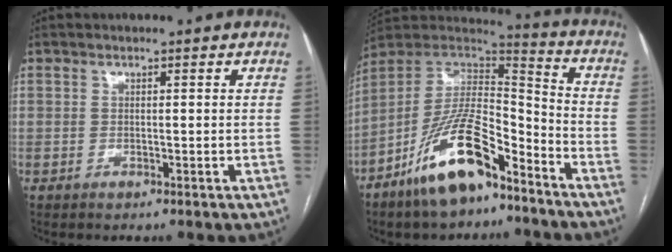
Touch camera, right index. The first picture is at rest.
{"total": 16.3, "force": [-10.5, 5.1, 11.4], "torque": [-0.209, 0.013, -0.187]}